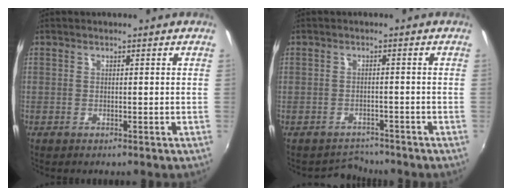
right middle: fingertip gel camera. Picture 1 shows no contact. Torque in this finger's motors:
{"motor_torque": [-2.07, 0.07, -0.37, -0.16]}